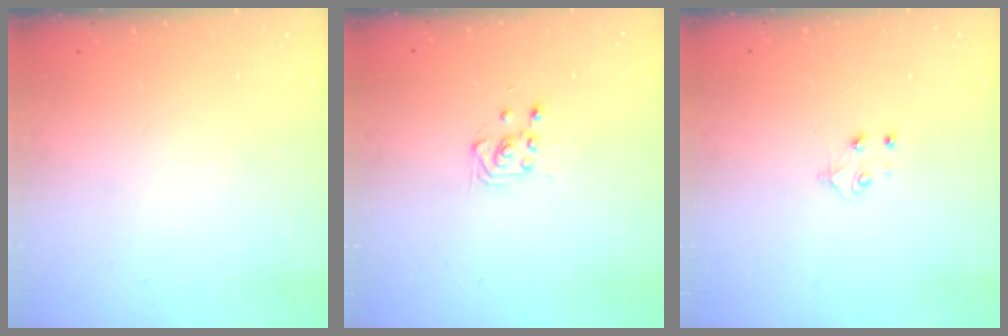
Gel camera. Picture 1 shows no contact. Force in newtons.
{"total": 3.6, "press": 3.4, "slide": 1.1}
{"total": 4.0, "press": 3.9, "slide": 0.4}